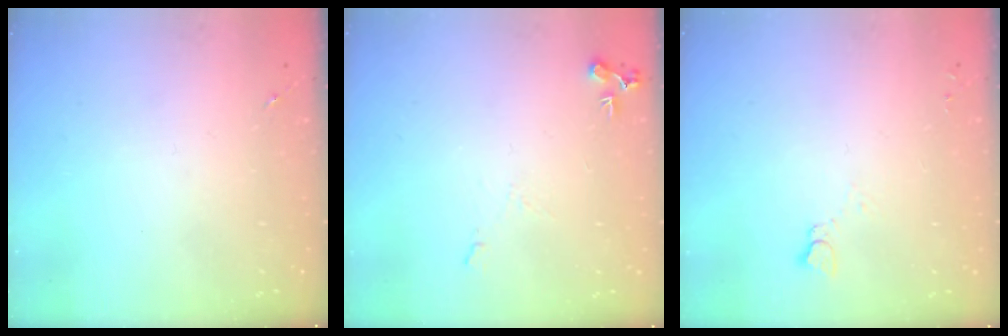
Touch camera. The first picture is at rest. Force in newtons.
{"total": 6.8, "press": 6.8, "slide": 0.9}
{"total": 2.5, "press": 2.5, "slide": 0.2}